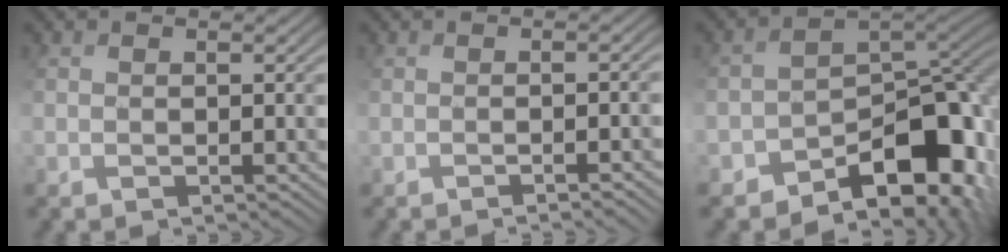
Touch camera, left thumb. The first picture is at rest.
{"total": 3.6, "force": [-2.0, 0.6, 3.0], "torque": [-0.023, 0.009, -0.009]}
{"total": 11.5, "force": [-6.7, 5.9, 7.3], "torque": [-0.103, -0.012, -0.098]}